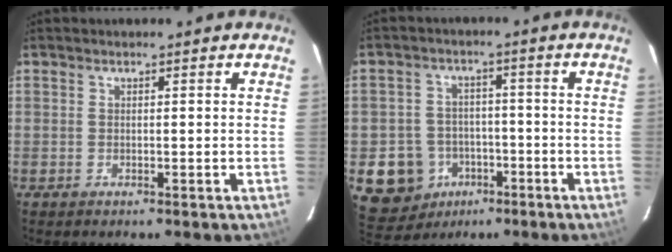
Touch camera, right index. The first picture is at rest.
{"total": 10.7, "force": [-4.4, 9.5, 2.3], "torque": [-0.083, 0.026, -0.052]}